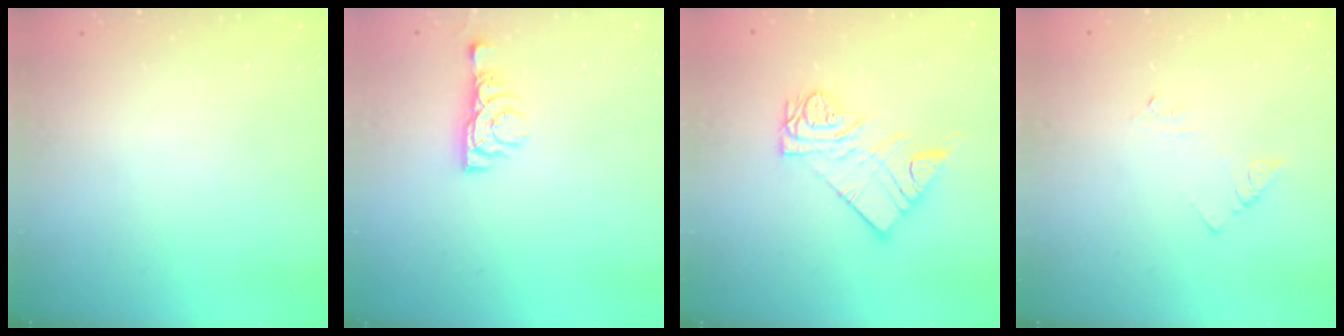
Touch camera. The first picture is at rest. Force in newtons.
{"total": 5.6, "press": 5.5, "slide": 0.8}
{"total": 11.0, "press": 11.0, "slide": 1.1}
{"total": 4.1, "press": 4.1, "slide": 0.4}